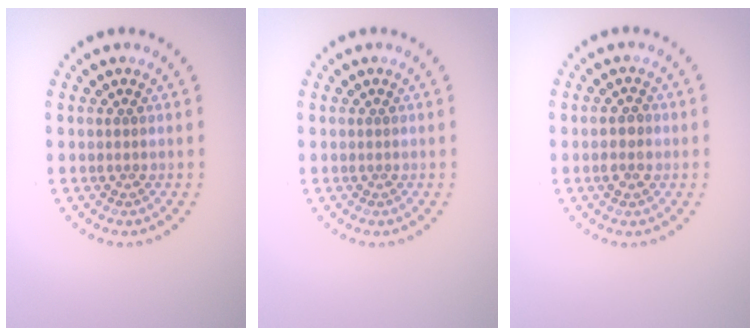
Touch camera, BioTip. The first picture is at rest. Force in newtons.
{"total": 0.0}
{"total": 1.8, "press": 1.8, "slide": 0.1}